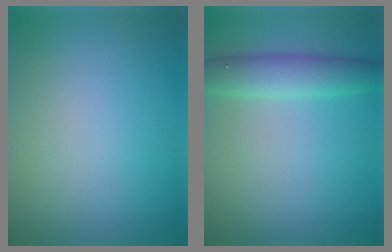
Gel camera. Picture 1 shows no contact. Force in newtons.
{"total": 3.6, "press": 3.6, "slide": 0.1}